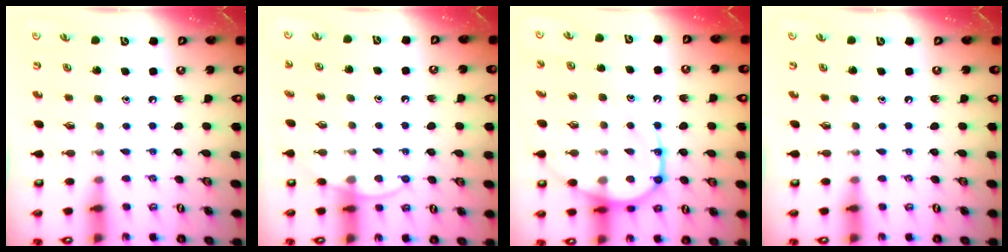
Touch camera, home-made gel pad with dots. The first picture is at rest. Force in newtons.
{"total": 6.6, "press": 6.5, "slide": 0.6}
{"total": 14.7, "press": 14.7, "slide": 1.4}
{"total": 0.0}